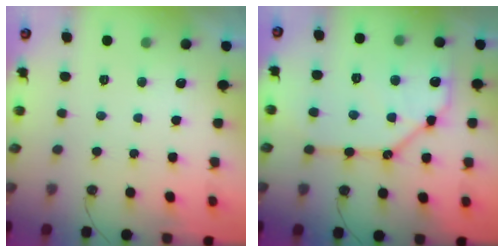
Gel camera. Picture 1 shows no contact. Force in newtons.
{"total": 15.0, "press": 14.9, "slide": 1.7}